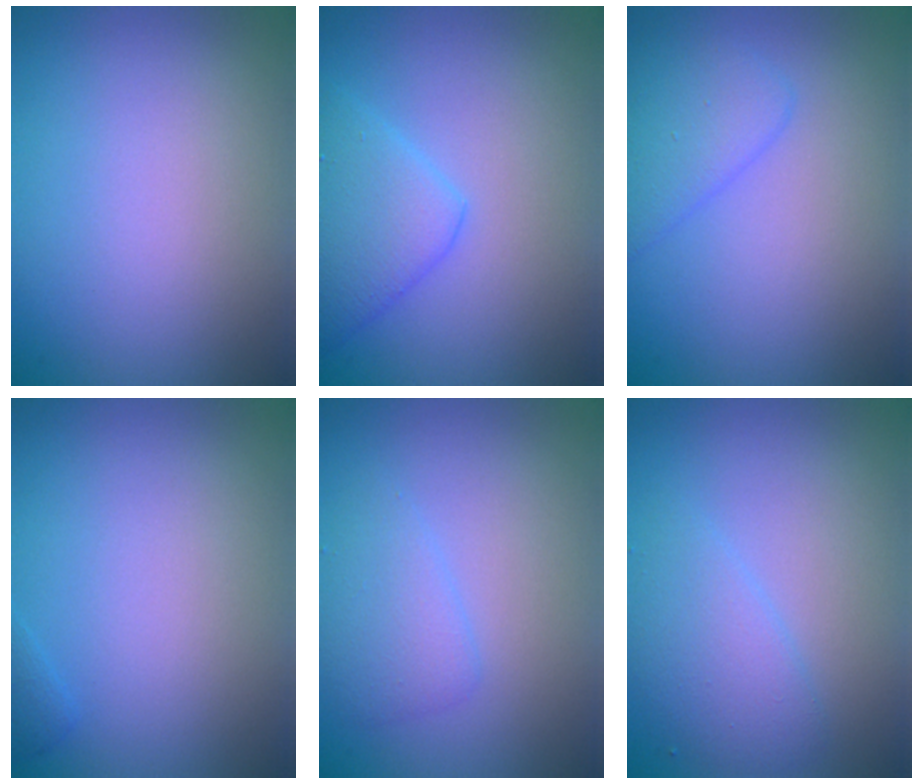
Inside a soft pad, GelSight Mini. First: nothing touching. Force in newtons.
{"total": 4.0, "press": 4.0, "slide": 0.2}
{"total": 2.9, "press": 2.9, "slide": 0.3}
{"total": 0.7, "press": 0.7, "slide": 0.1}
{"total": 2.1, "press": 2.1, "slide": 0.1}
{"total": 2.5, "press": 2.5, "slide": 0.1}